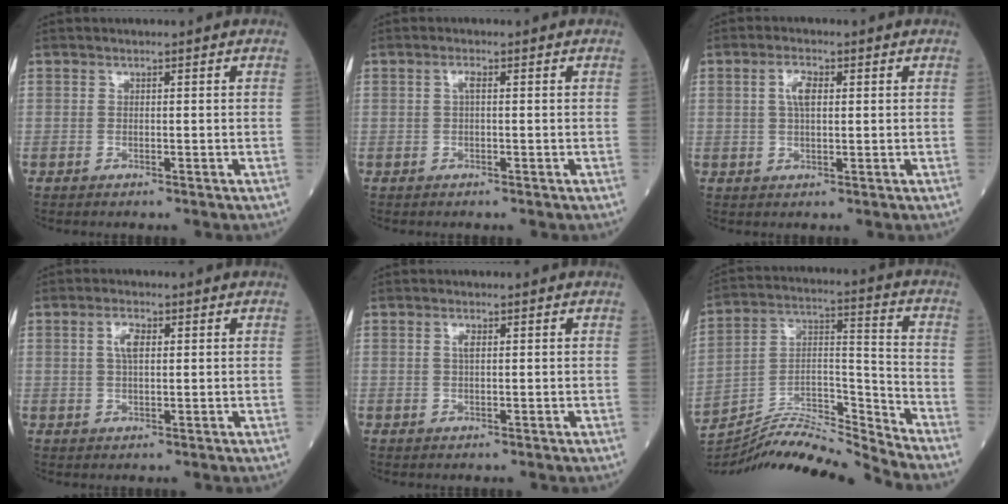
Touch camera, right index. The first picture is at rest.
{"total": 1.3, "force": [0.2, 0.3, 1.3], "torque": [-0.026, 0.003, 0.003]}
{"total": 3.6, "force": [0.9, 1.3, 3.2], "torque": [-0.067, 0.008, 0.018]}
{"total": 3.2, "force": [1.0, 1.1, 2.9], "torque": [-0.060, 0.006, 0.019]}
{"total": 1.3, "force": [0.4, 0.3, 1.2], "torque": [-0.025, 0.001, 0.007]}
{"total": 16.5, "force": [-16.1, -1.5, 3.4], "torque": [-0.065, 0.043, -0.285]}